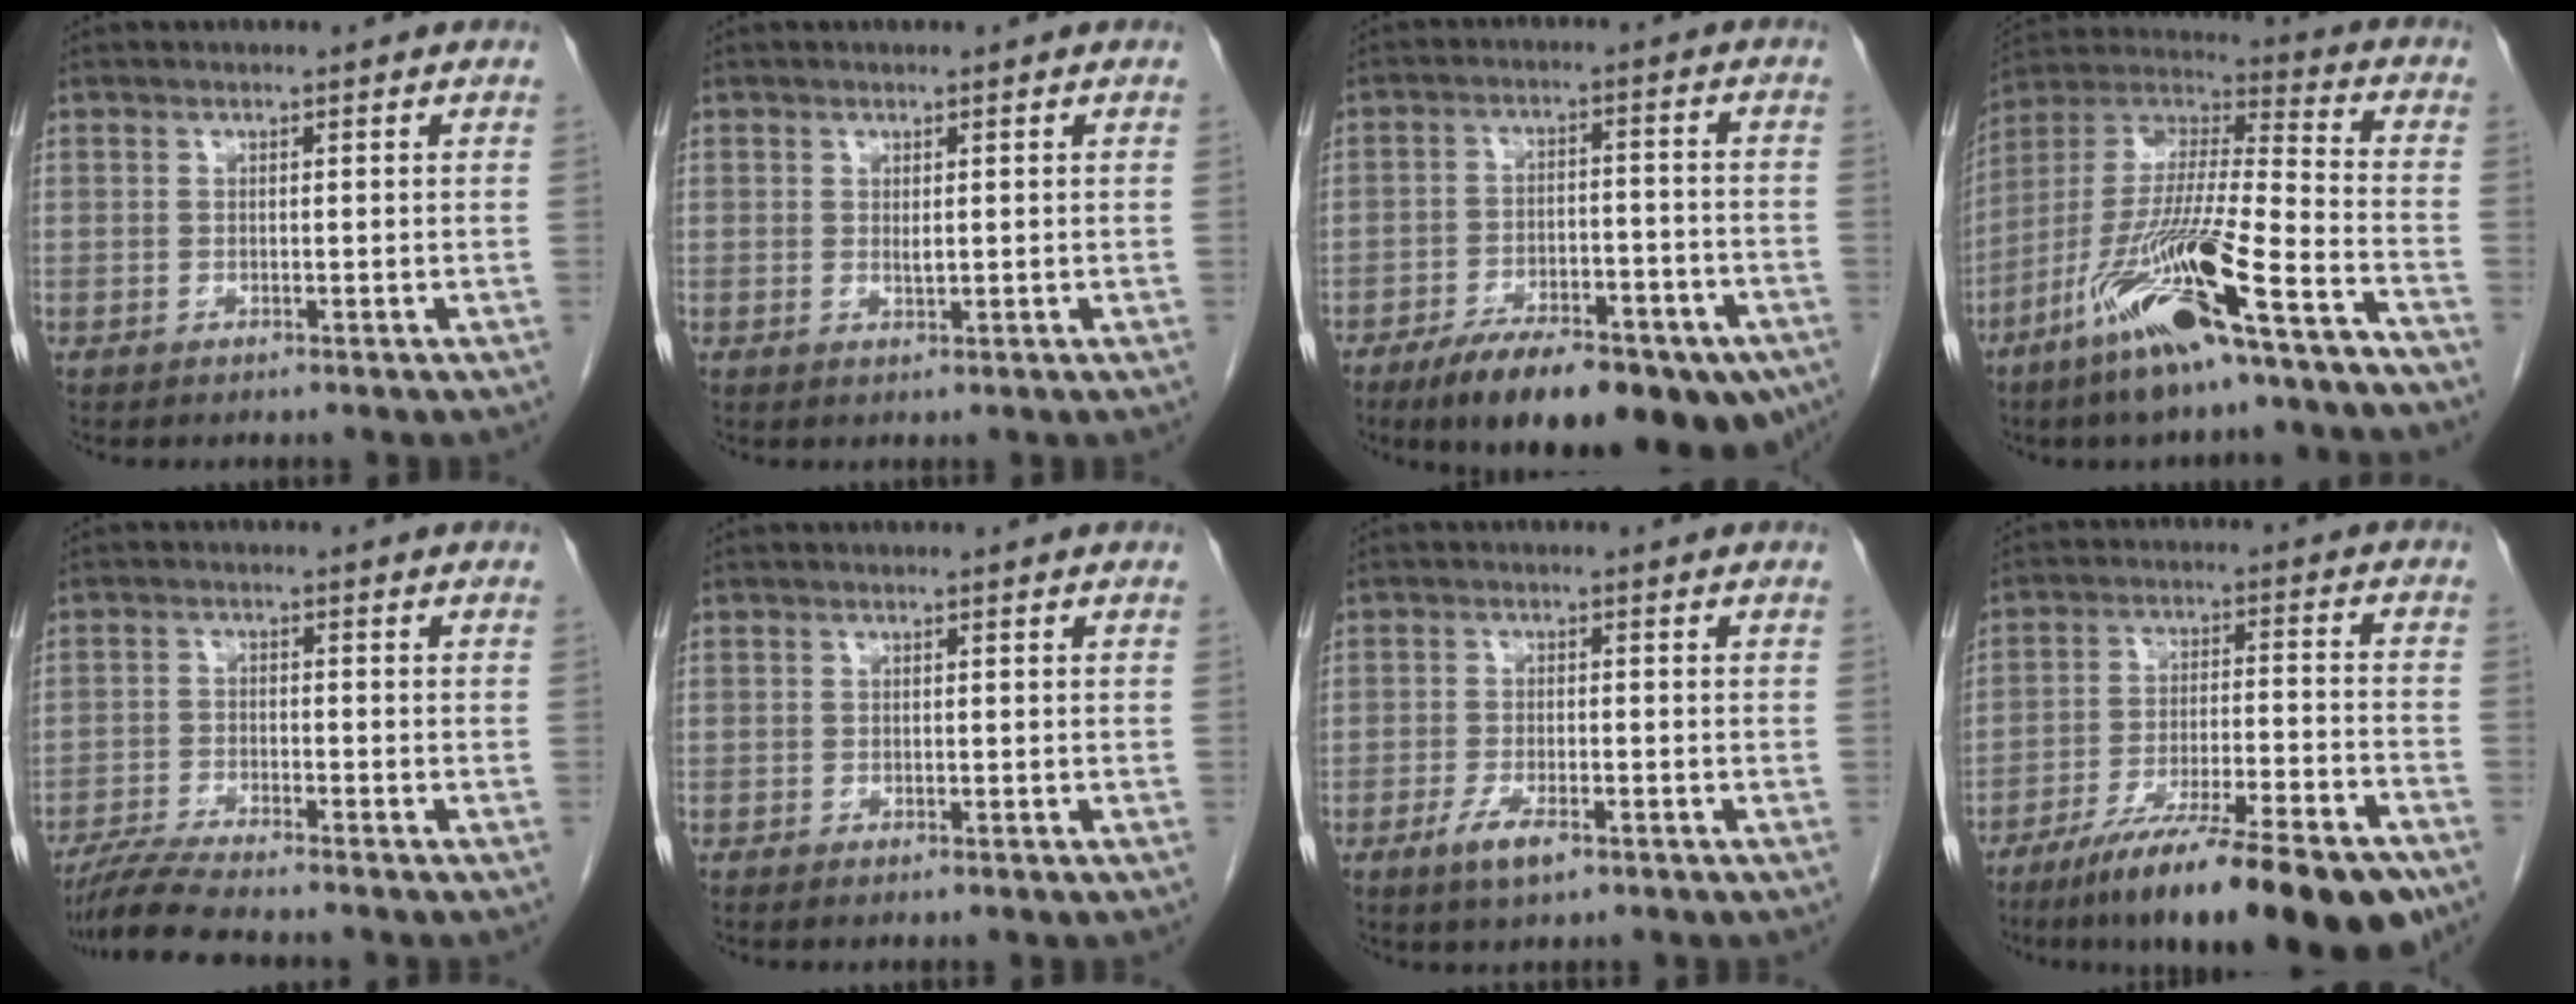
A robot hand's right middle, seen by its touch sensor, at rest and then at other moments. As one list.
[{"total": 0.8, "force": [0.2, -0.2, 0.8], "torque": [-0.017, -0.005, 0.004]}, {"total": 19.7, "force": [-13.9, 5.9, 12.7], "torque": [-0.141, 0.007, -0.203]}, {"total": 20.2, "force": [-12.2, 2.0, 16.0], "torque": [-0.318, -0.028, -0.221]}, {"total": 6.5, "force": [-5.9, -0.8, 2.7], "torque": [-0.051, -0.022, -0.108]}, {"total": 0.7, "force": [-0.5, -0.3, 0.3], "torque": [-0.010, -0.002, -0.008]}, {"total": 4.1, "force": [-2.5, 0.8, 3.2], "torque": [-0.067, -0.005, -0.042]}, {"total": 20.9, "force": [-15.6, 1.6, 13.8], "torque": [-0.164, -0.017, -0.252]}]